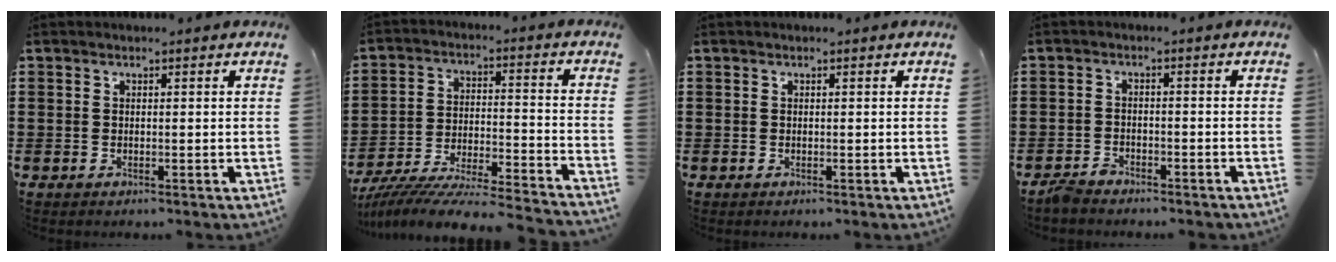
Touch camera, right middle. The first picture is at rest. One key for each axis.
{"total": 7.8, "fx": -7.6, "fy": 0.0, "fz": 1.8, "tx": -0.034, "ty": -0.001, "tz": -0.154}
{"total": 0.0}
{"total": 2.3, "fx": -2.2, "fy": 0.6, "fz": 0.4, "tx": -0.022, "ty": -0.002, "tz": -0.046}